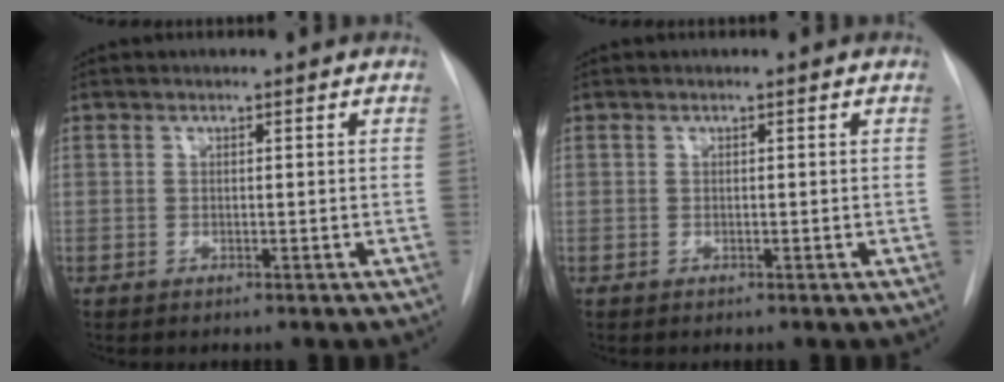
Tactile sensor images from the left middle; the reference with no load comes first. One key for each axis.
{"total": 0.0}